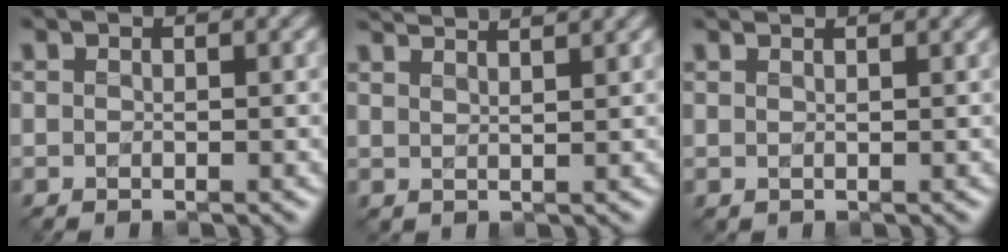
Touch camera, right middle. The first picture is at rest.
{"total": 4.5, "force": [4.1, 0.8, 1.6], "torque": [-0.001, 0.024, 0.033]}
{"total": 2.0, "force": [1.9, 0.4, 0.4], "torque": [0.003, 0.000, 0.008]}